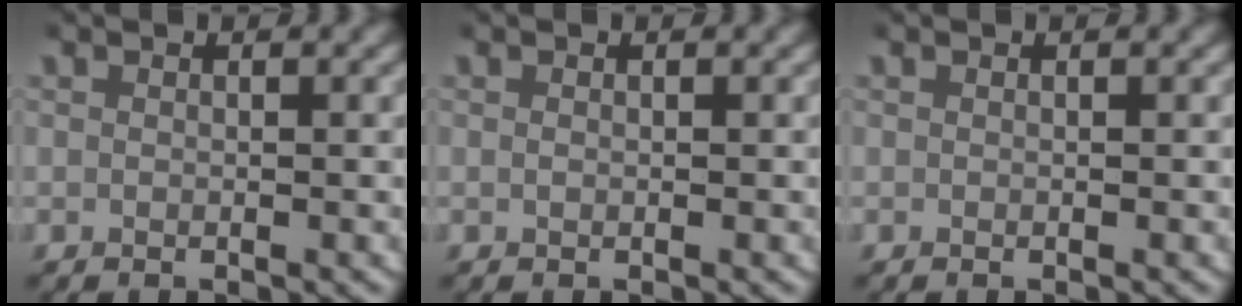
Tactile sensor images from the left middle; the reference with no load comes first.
{"total": 0.0}
{"total": 0.0}